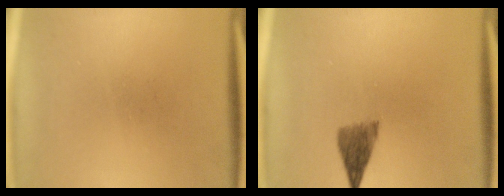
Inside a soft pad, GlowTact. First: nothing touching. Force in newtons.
{"total": 3.6}